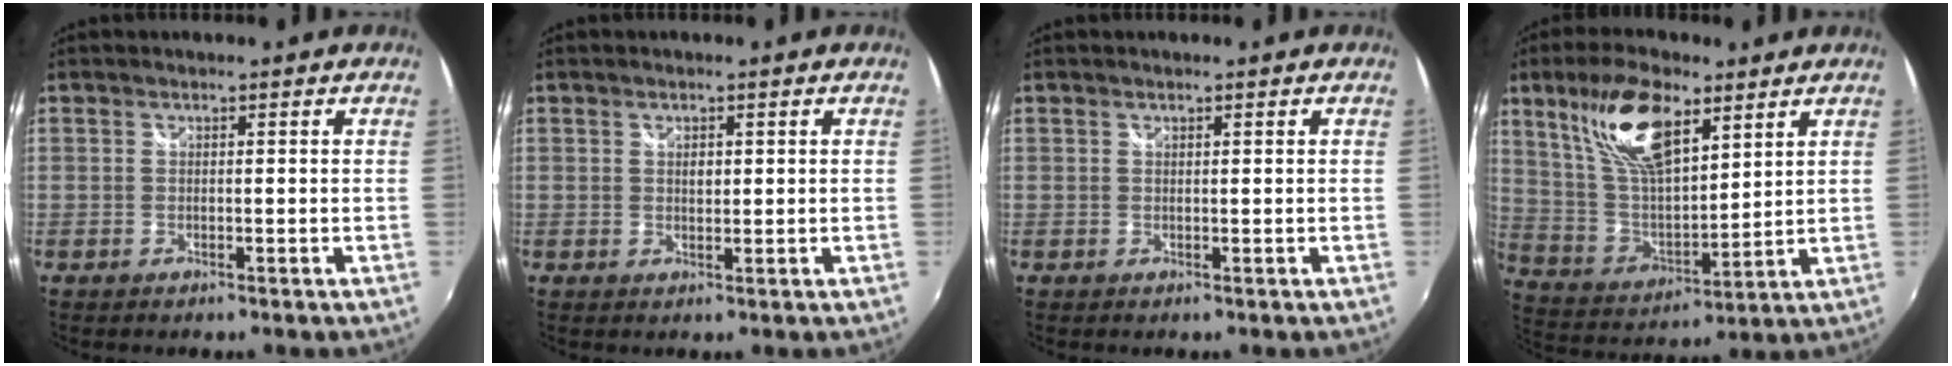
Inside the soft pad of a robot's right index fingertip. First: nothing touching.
{"total": 1.4, "force": [0.5, 1.0, 0.9], "torque": [-0.012, 0.002, 0.008]}
{"total": 0.0}
{"total": 16.7, "force": [9.2, 6.9, 12.2], "torque": [-0.235, 0.014, 0.182]}